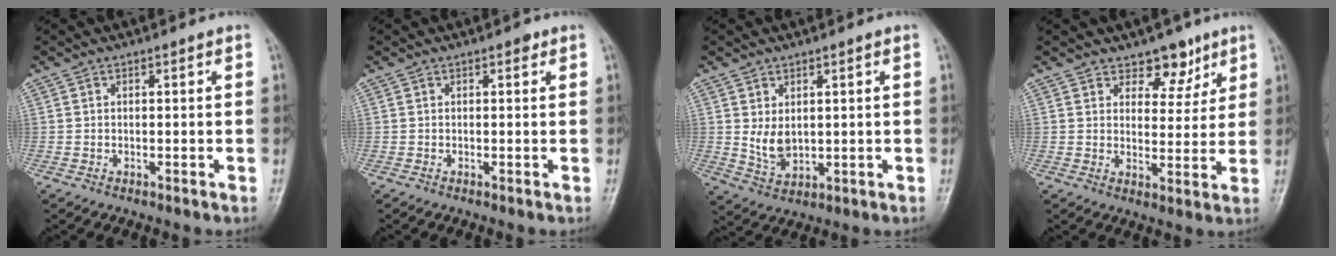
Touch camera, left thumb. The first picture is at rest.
{"total": 0.9, "force": [0.5, 0.6, 0.5], "torque": [0.001, 0.000, 0.002]}
{"total": 5.0, "force": [1.0, 3.4, 3.6], "torque": [-0.051, -0.016, 0.031]}
{"total": 6.3, "force": [4.4, 3.9, 2.3], "torque": [0.006, -0.027, 0.066]}